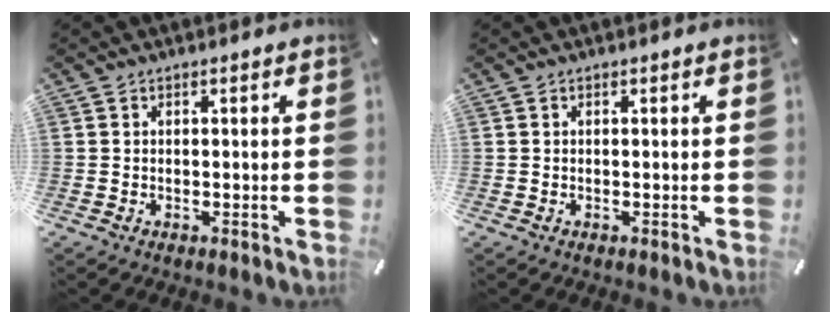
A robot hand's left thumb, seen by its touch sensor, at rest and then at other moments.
{"total": 0.0}